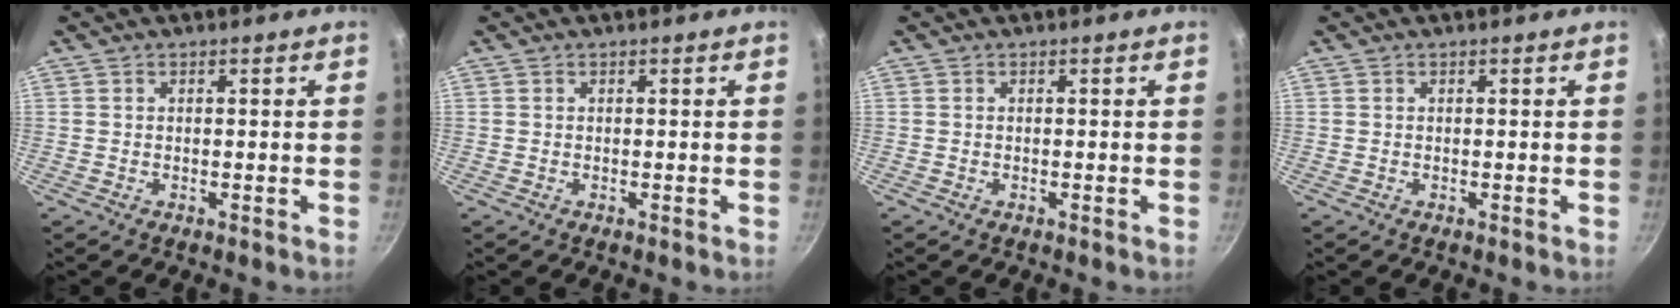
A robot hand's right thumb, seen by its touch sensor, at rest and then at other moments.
{"total": 0.0}
{"total": 0.0}
{"total": 0.0}